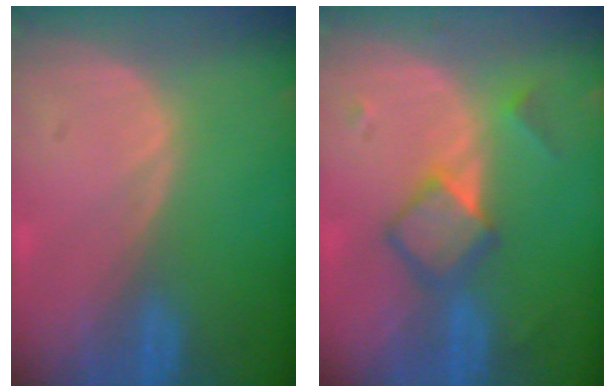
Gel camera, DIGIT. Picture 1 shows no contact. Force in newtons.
{"total": 5.2, "press": 5.2, "slide": 0.1}